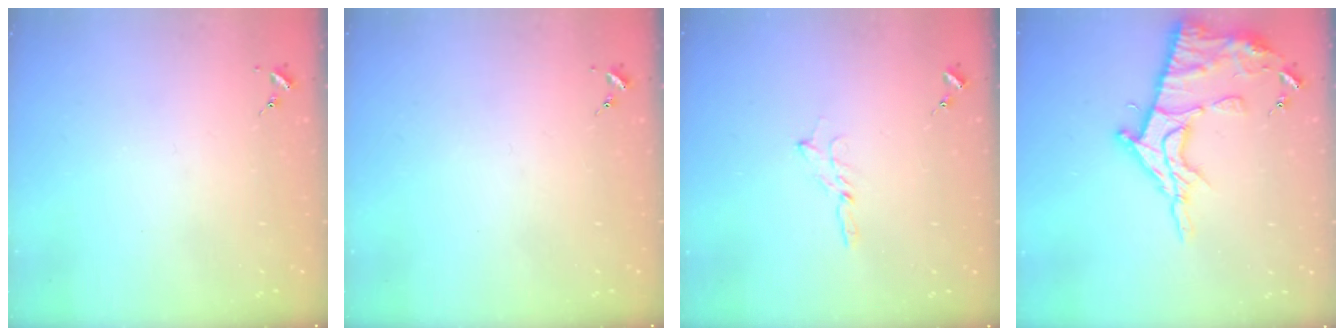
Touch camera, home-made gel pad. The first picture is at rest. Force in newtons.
{"total": 0.0}
{"total": 2.0, "press": 2.0, "slide": 0.2}
{"total": 16.7, "press": 16.7, "slide": 1.6}